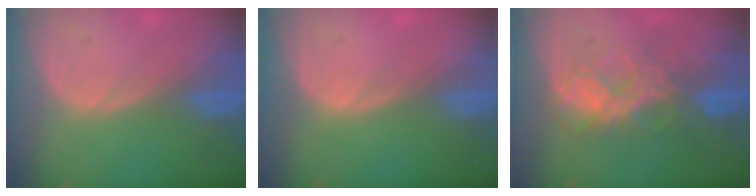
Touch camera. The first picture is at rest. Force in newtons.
{"total": 0.0}
{"total": 6.8, "press": 6.7, "slide": 1.2}